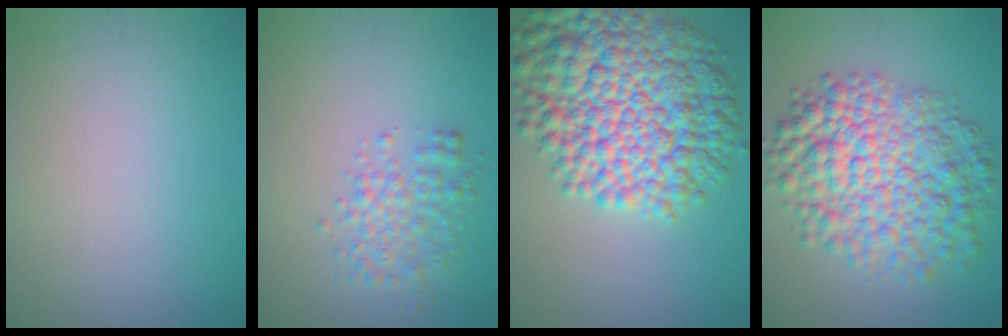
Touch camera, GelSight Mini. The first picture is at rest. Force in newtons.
{"total": 3.0, "press": 3.0, "slide": 0.1}
{"total": 12.6, "press": 12.6, "slide": 0.3}
{"total": 9.4, "press": 9.4, "slide": 0.2}